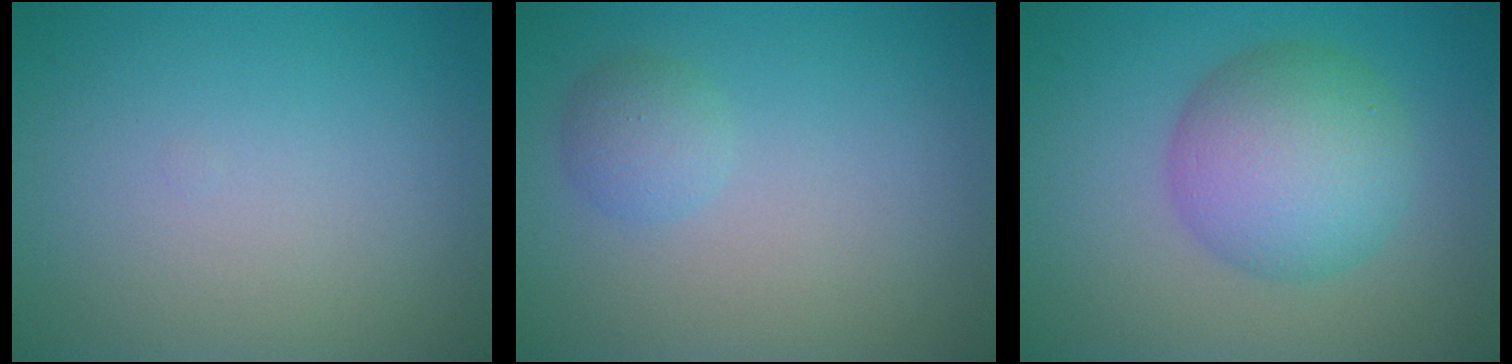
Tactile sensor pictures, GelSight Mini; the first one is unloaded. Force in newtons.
{"total": 1.7, "press": 1.7, "slide": 0.1}
{"total": 6.9, "press": 6.9, "slide": 0.1}